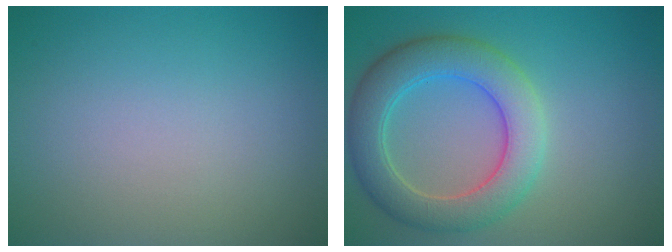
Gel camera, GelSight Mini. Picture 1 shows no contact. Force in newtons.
{"total": 6.3, "press": 6.3, "slide": 0.6}